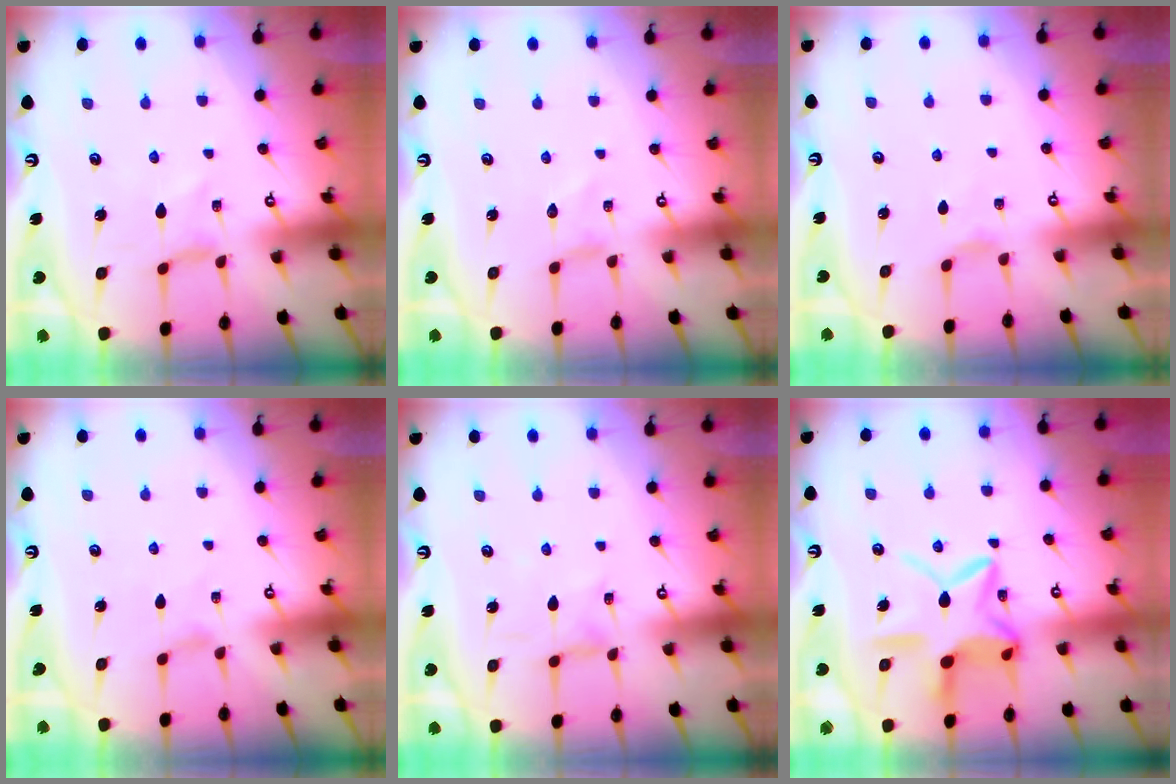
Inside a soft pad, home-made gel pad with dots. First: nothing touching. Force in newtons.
{"total": 0.0}
{"total": 1.6, "press": 1.5, "slide": 0.4}
{"total": 0.0}
{"total": 1.7, "press": 1.7, "slide": 0.4}
{"total": 14.2, "press": 14.1, "slide": 1.1}